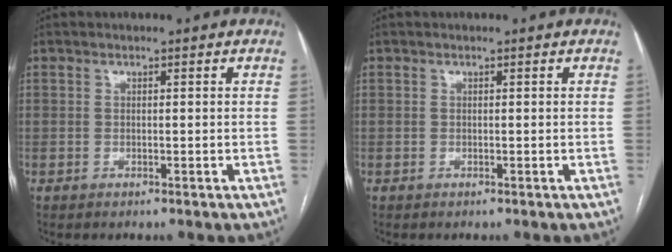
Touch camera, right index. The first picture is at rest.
{"total": 0.0}